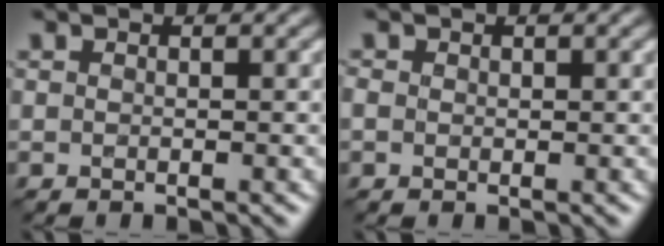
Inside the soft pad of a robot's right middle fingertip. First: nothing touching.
{"total": 0.6, "force": [-0.1, 0.6, 0.0], "torque": [-0.001, 0.008, 0.000]}